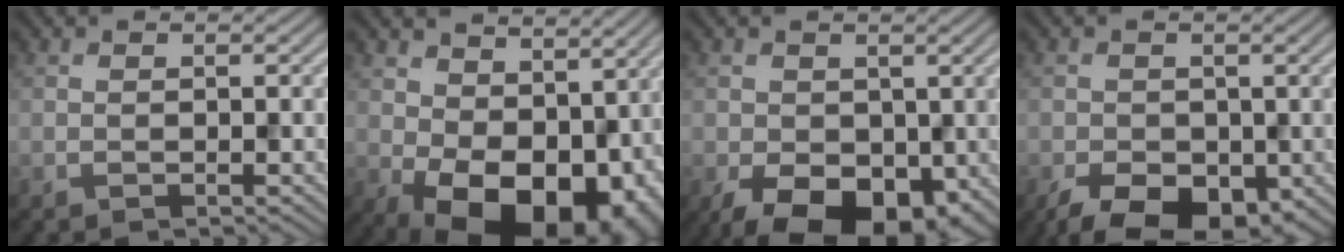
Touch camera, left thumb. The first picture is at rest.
{"total": 14.6, "force": [-0.2, 9.8, 10.8], "torque": [-0.172, -0.042, 0.021]}
{"total": 9.2, "force": [-2.8, 6.0, 6.3], "torque": [-0.114, -0.024, -0.041]}
{"total": 7.1, "force": [-3.3, 4.5, 4.4], "torque": [-0.084, -0.018, -0.053]}